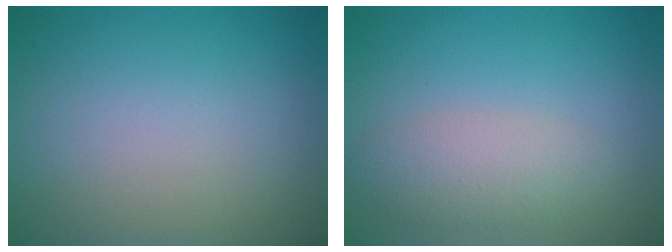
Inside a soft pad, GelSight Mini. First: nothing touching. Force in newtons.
{"total": 3.1, "press": 3.1, "slide": 0.1}